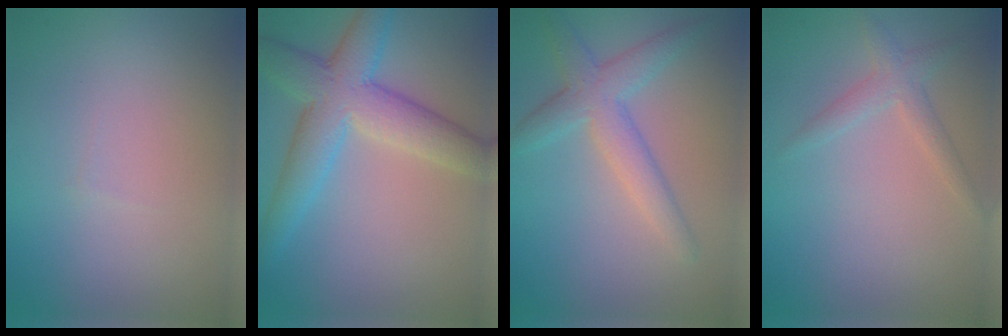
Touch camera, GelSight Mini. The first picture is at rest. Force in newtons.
{"total": 6.7, "press": 6.7, "slide": 0.2}
{"total": 3.8, "press": 3.8, "slide": 0.1}
{"total": 1.8, "press": 1.8, "slide": 0.1}